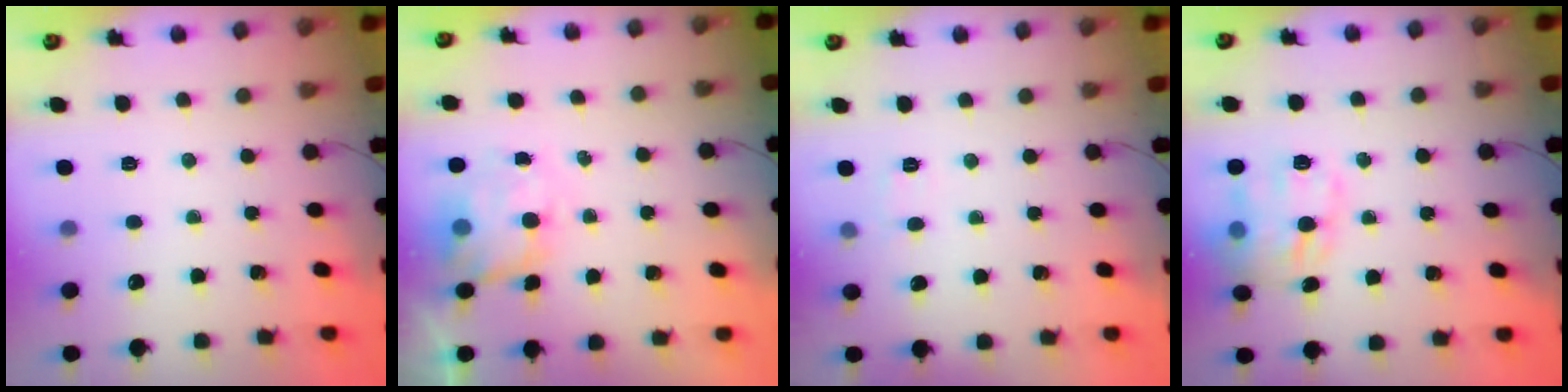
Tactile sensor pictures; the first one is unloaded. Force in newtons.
{"total": 5.2, "press": 5.0, "slide": 1.3}
{"total": 2.6, "press": 2.3, "slide": 1.2}
{"total": 13.8, "press": 13.7, "slide": 1.2}